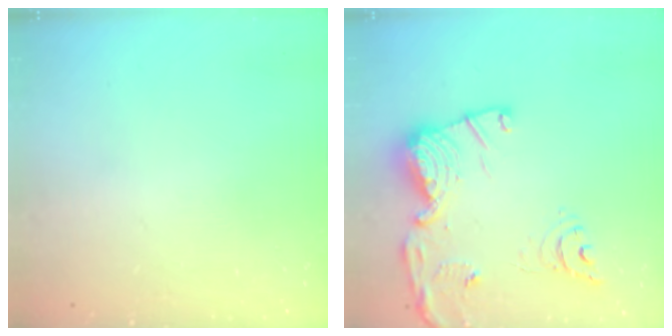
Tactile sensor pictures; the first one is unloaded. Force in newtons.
{"total": 17.6, "press": 17.6, "slide": 1.7}